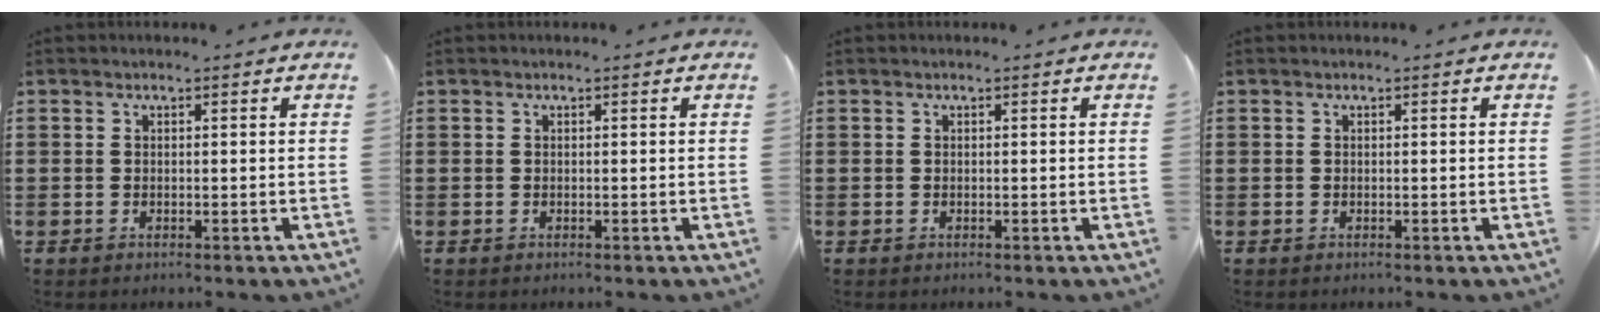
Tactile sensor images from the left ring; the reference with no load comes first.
{"total": 0.0}
{"total": 0.0}
{"total": 0.0}